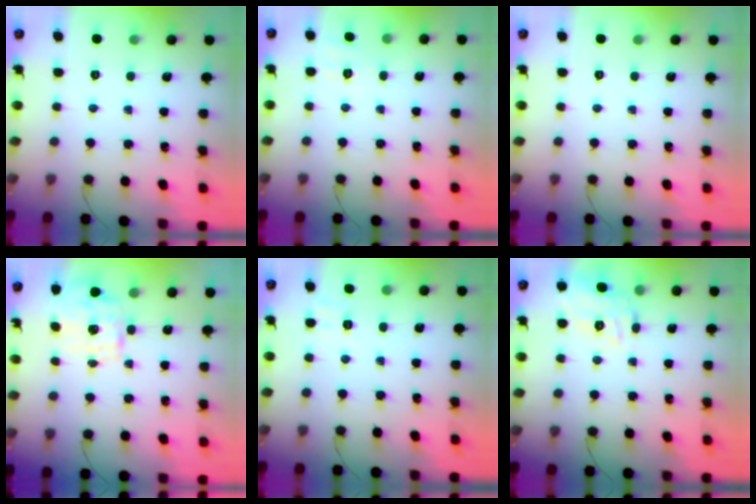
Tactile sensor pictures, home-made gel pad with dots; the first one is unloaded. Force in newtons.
{"total": 7.4, "press": 7.1, "slide": 2.1}
{"total": 0.0}
{"total": 1.8, "press": 1.7, "slide": 0.6}
{"total": 2.9, "press": 2.2, "slide": 1.9}
{"total": 14.6, "press": 14.6, "slide": 0.9}